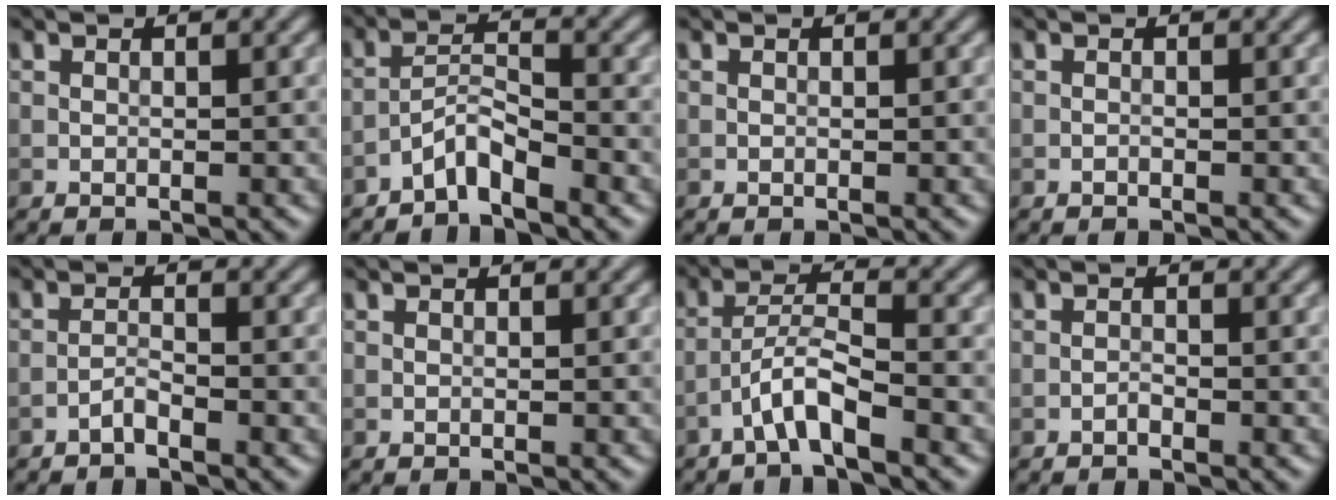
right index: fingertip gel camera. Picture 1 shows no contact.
{"total": 2.8, "force": [-2.4, 0.3, 1.4], "torque": [-0.026, 0.012, -0.052]}
{"total": 0.0}
{"total": 0.0}
{"total": 1.2, "force": [-1.0, 0.0, 0.6], "torque": [-0.010, 0.005, -0.023]}
{"total": 0.0}
{"total": 3.5, "force": [-2.3, 0.3, 2.5], "torque": [-0.049, 0.015, -0.049]}
{"total": 0.6, "force": [-0.5, 0.1, 0.2], "torque": [-0.003, 0.003, -0.011]}